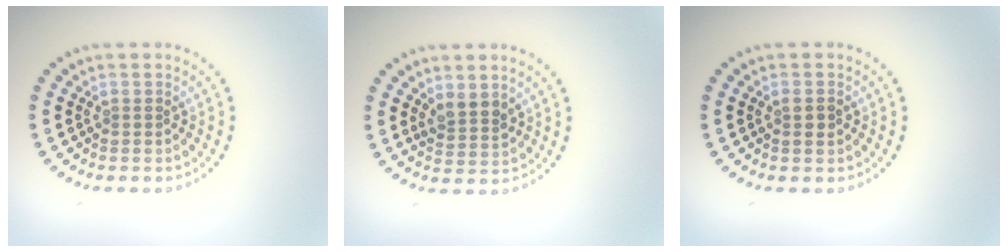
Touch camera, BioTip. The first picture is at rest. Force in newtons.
{"total": 2.2, "press": 2.0, "slide": 0.9}
{"total": 1.2, "press": 1.1, "slide": 0.4}